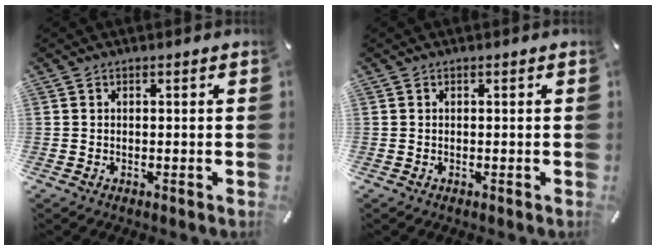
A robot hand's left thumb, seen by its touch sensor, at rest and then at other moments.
{"total": 0.0}